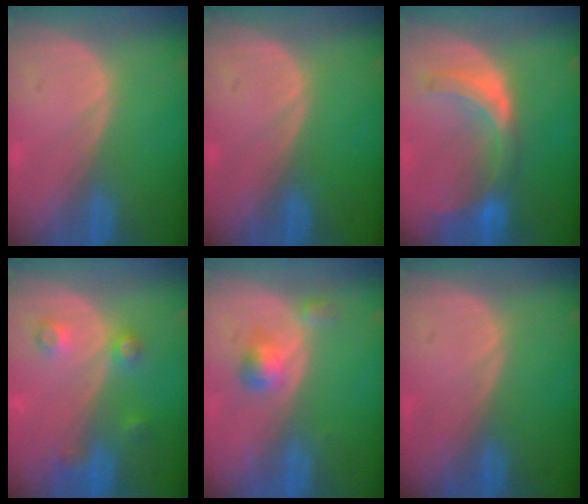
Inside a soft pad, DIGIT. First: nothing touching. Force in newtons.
{"total": 0.0}
{"total": 7.8, "press": 6.9, "slide": 3.7}
{"total": 4.1, "press": 3.6, "slide": 2.0}
{"total": 3.3, "press": 3.1, "slide": 1.2}
{"total": 0.0}